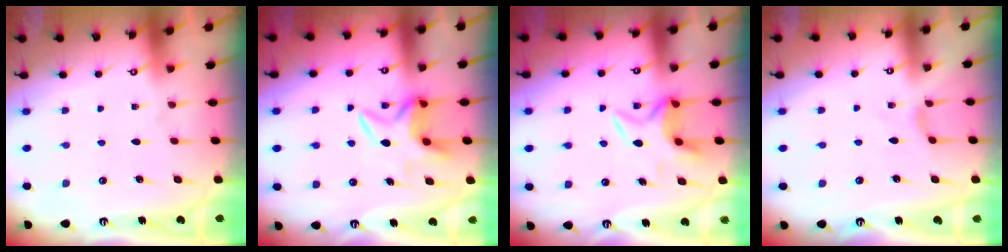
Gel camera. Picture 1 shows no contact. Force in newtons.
{"total": 6.5, "press": 6.5, "slide": 0.5}
{"total": 4.5, "press": 4.5, "slide": 0.7}
{"total": 2.0, "press": 1.9, "slide": 0.6}